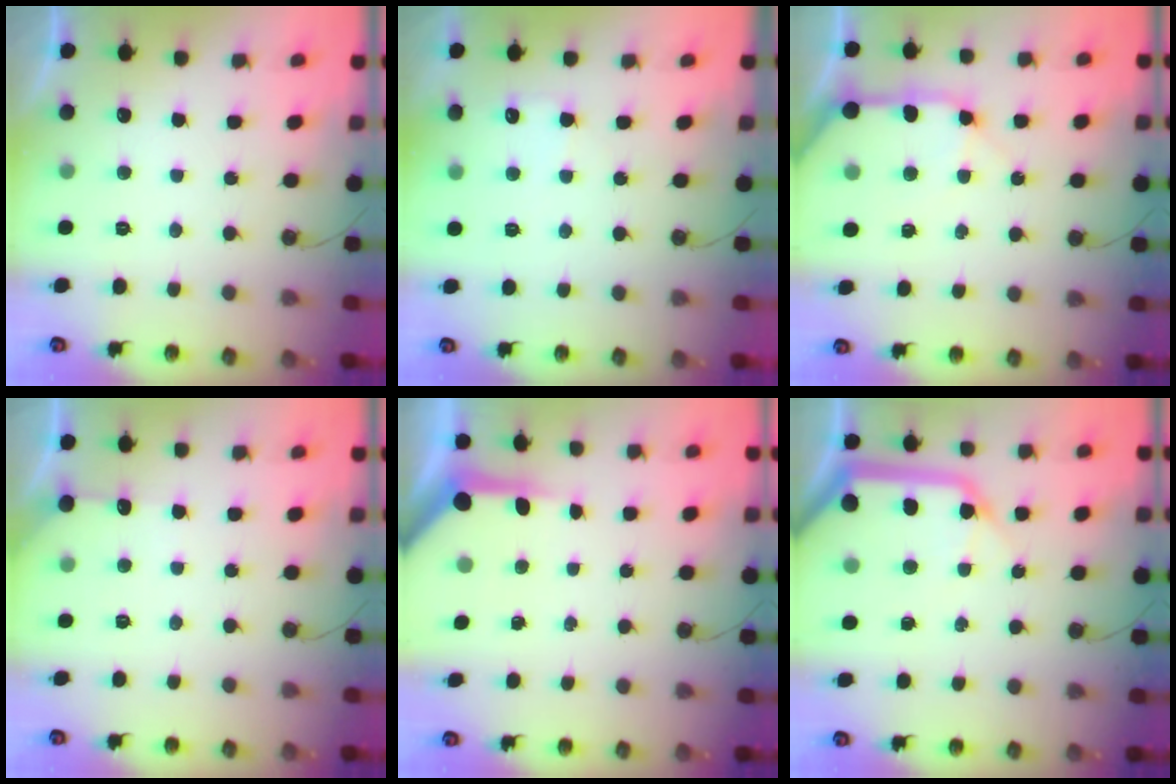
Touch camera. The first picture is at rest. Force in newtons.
{"total": 3.9, "press": 3.9, "slide": 0.5}
{"total": 11.7, "press": 11.6, "slide": 1.7}
{"total": 3.4, "press": 3.4, "slide": 0.3}
{"total": 4.9, "press": 4.9, "slide": 0.3}
{"total": 17.0, "press": 16.8, "slide": 2.6}